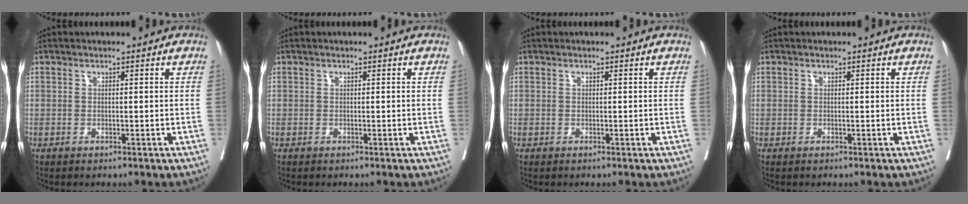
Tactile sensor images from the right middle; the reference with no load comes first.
{"total": 0.0}
{"total": 0.0}
{"total": 0.0}